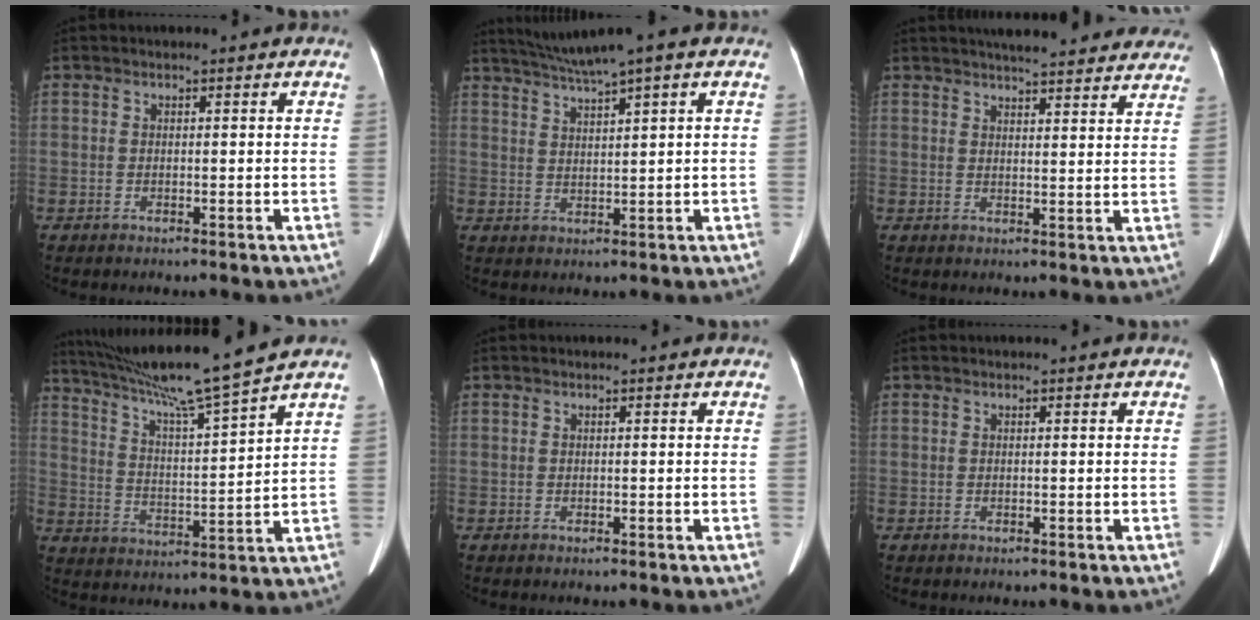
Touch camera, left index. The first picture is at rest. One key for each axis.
{"total": 5.8, "fx": 4.3, "fy": -0.9, "fz": 3.9, "tx": -0.076, "ty": 0.019, "tz": 0.082}
{"total": 19.1, "fx": 17.4, "fy": 3.5, "fz": 7.2, "tx": -0.086, "ty": 0.004, "tz": 0.199}
{"total": 14.2, "fx": 12.2, "fy": -2.5, "fz": 7.0, "tx": -0.122, "ty": -0.010, "tz": 0.206}
{"total": 0.0}
{"total": 0.0}